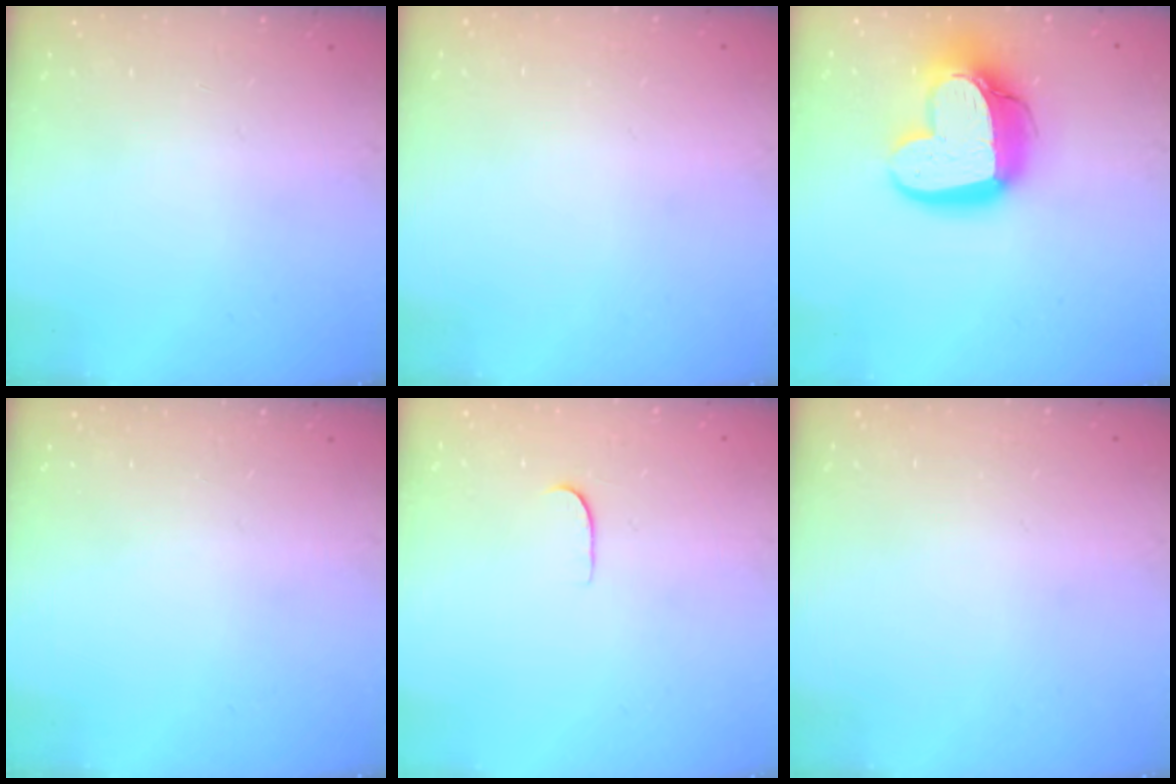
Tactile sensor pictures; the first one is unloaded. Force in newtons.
{"total": 0.0}
{"total": 18.9, "press": 18.8, "slide": 1.6}
{"total": 0.0}
{"total": 4.3, "press": 4.3, "slide": 0.2}
{"total": 0.0}